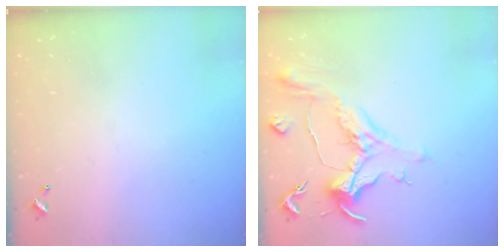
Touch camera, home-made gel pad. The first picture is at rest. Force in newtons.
{"total": 1.6, "press": 1.5, "slide": 0.6}